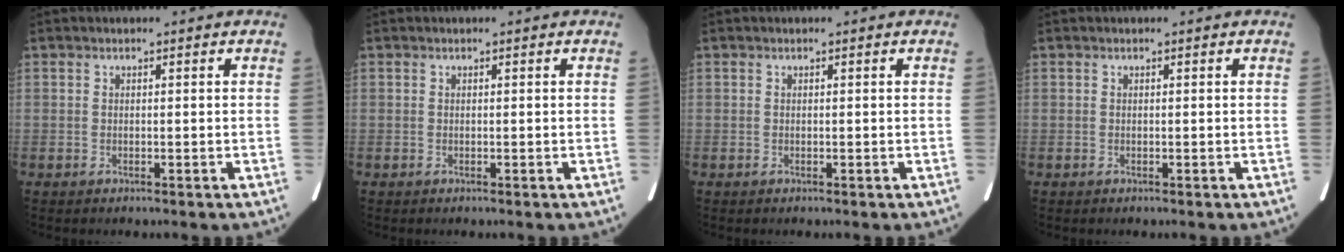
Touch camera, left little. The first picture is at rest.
{"total": 0.0}
{"total": 0.0}
{"total": 0.0}